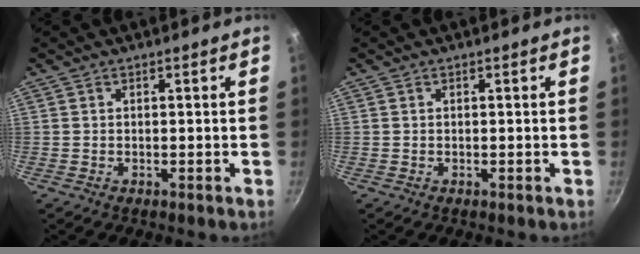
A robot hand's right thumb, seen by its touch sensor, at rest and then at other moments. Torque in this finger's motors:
{"motor_torque": [0.01, 0.00, 0.17, -0.04, 0.00]}